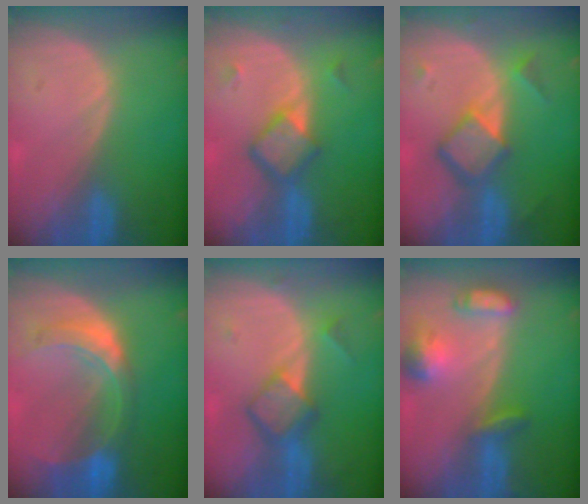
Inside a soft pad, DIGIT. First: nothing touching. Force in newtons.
{"total": 5.8, "press": 5.1, "slide": 2.8}
{"total": 6.7, "press": 5.8, "slide": 3.5}
{"total": 7.8, "press": 6.9, "slide": 3.6}
{"total": 6.0, "press": 5.2, "slide": 3.1}
{"total": 6.7, "press": 6.4, "slide": 2.0}